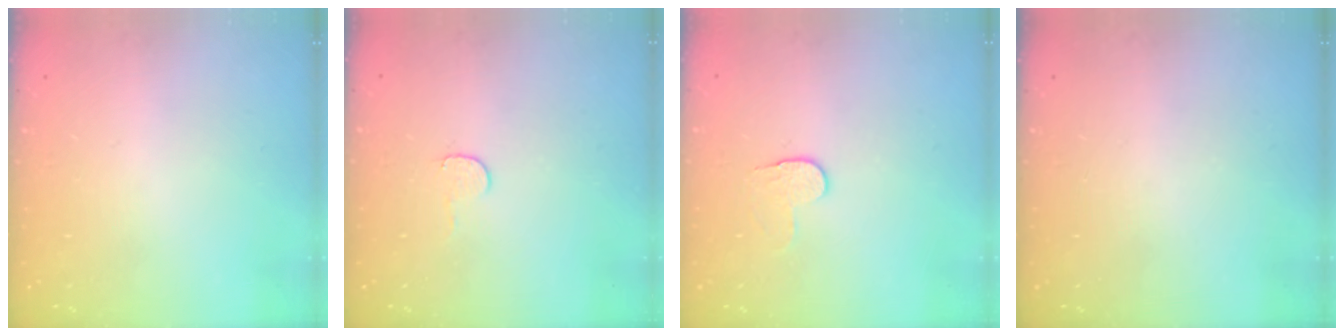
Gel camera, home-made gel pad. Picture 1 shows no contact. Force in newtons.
{"total": 4.0, "press": 4.0, "slide": 0.5}
{"total": 4.0, "press": 4.0, "slide": 0.5}
{"total": 0.0}